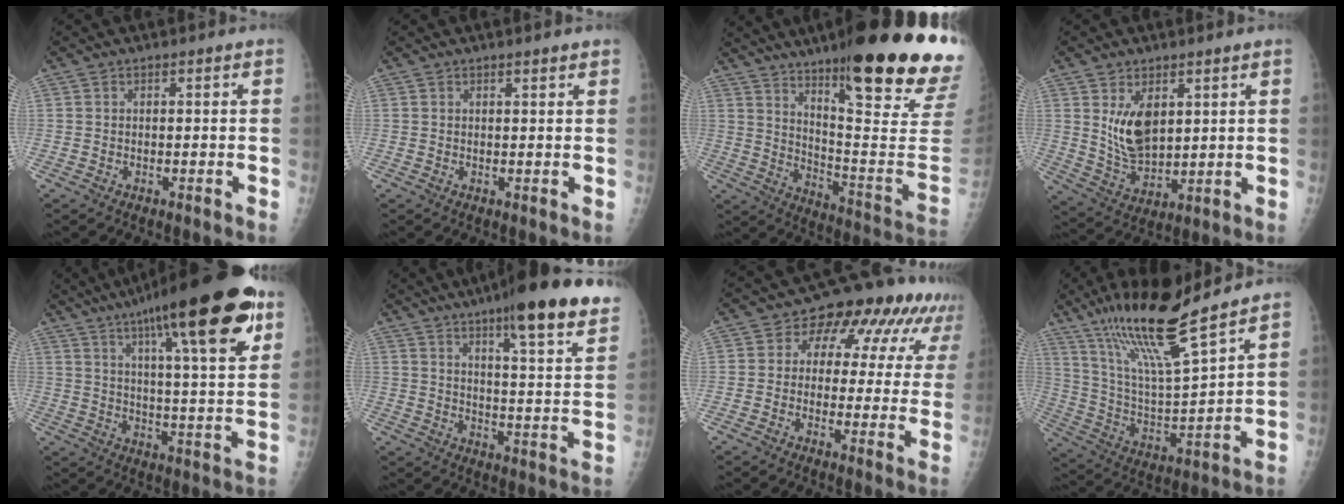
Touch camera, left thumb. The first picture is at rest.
{"total": 1.4, "force": [1.2, 0.2, 0.8], "torque": [-0.008, -0.002, 0.017]}
{"total": 29.9, "force": [18.4, 4.6, 23.1], "torque": [-0.268, -0.073, 0.271]}
{"total": 8.8, "force": [3.1, 5.0, 6.5], "torque": [-0.098, -0.027, 0.075]}
{"total": 25.9, "force": [14.2, 5.4, 20.9], "torque": [-0.306, -0.028, 0.211]}
{"total": 20.6, "force": [13.8, 3.3, 14.9], "torque": [-0.185, -0.053, 0.188]}
{"total": 15.2, "force": [6.5, 9.1, 10.3], "torque": [-0.084, 0.009, 0.068]}
{"total": 18.4, "force": [13.6, 1.8, 12.3], "torque": [-0.211, -0.067, 0.257]}